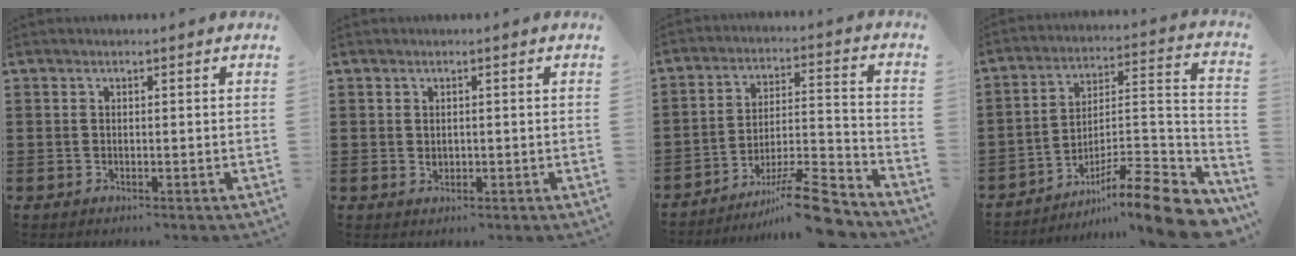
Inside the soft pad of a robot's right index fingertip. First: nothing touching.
{"total": 0.8, "force": [0.1, 0.6, 0.5], "torque": [-0.011, 0.003, 0.002]}
{"total": 11.3, "force": [-9.3, 1.1, 6.3], "torque": [-0.086, 0.035, -0.173]}
{"total": 11.3, "force": [-8.6, 1.2, 7.2], "torque": [-0.098, 0.017, -0.160]}